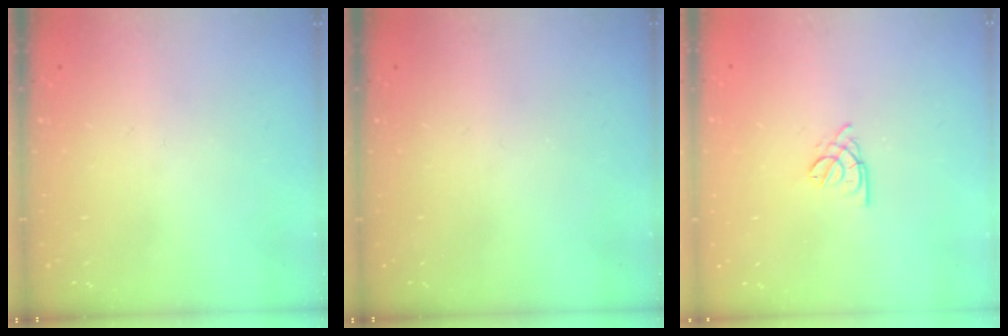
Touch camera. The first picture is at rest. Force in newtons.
{"total": 0.0}
{"total": 1.6, "press": 1.5, "slide": 0.5}